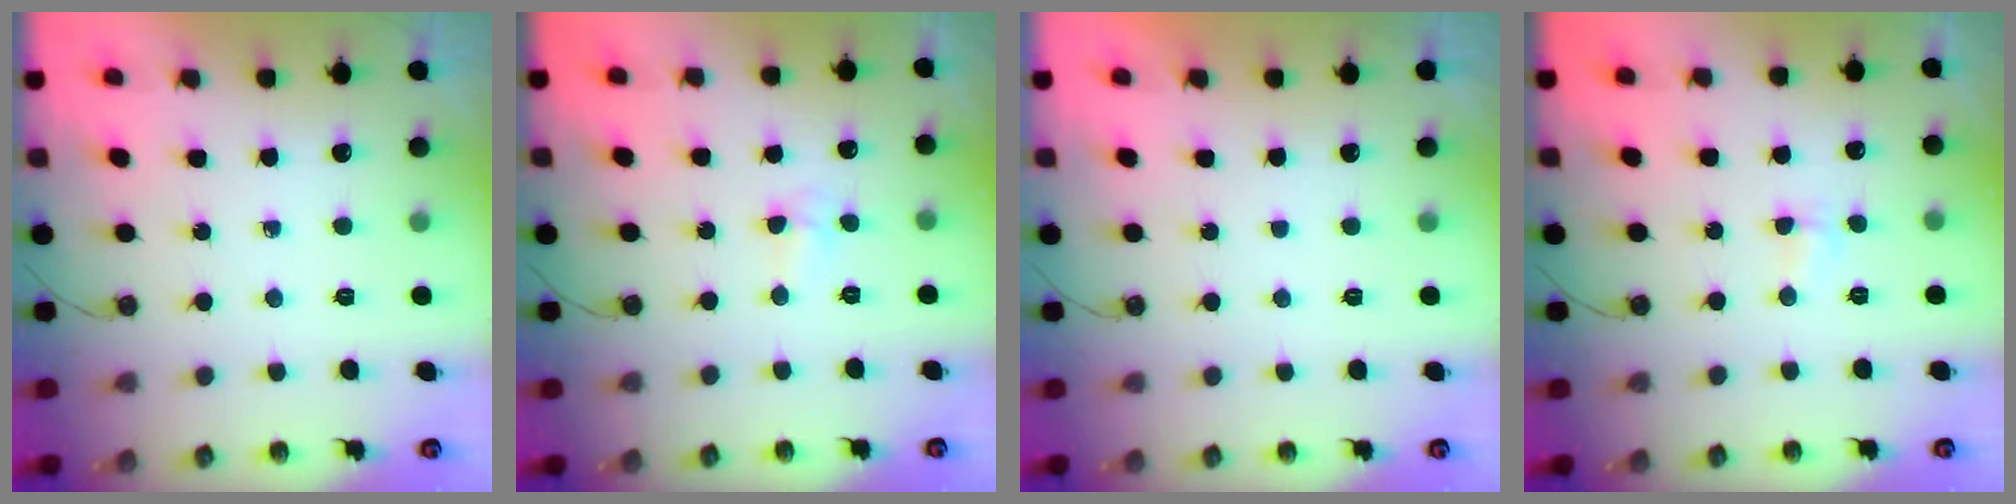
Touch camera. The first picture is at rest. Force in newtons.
{"total": 3.0, "press": 2.9, "slide": 0.7}
{"total": 0.0}
{"total": 2.8, "press": 2.8, "slide": 0.6}